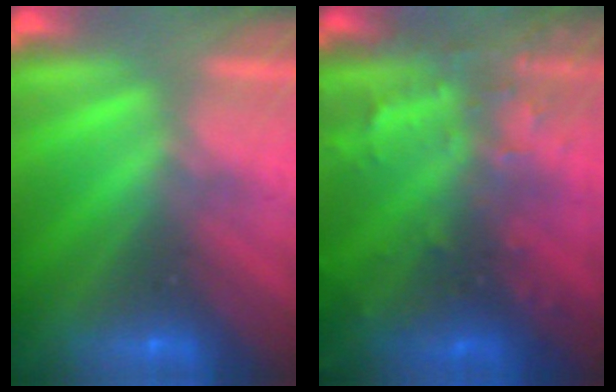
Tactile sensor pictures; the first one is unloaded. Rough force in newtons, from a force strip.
{"total": 9.3}